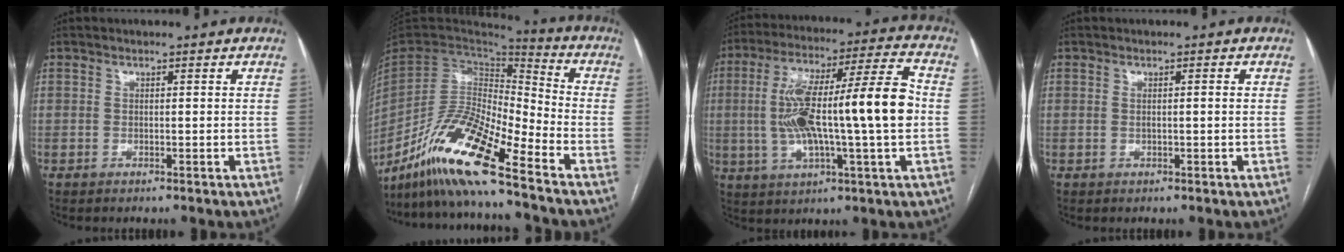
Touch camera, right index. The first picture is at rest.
{"total": 15.4, "force": [-10.9, 1.5, 10.7], "torque": [-0.201, 0.001, -0.203]}
{"total": 19.0, "force": [-0.3, 1.9, 19.0], "torque": [-0.335, 0.030, -0.007]}
{"total": 1.5, "force": [0.1, 0.1, 1.5], "torque": [-0.029, 0.003, 0.003]}